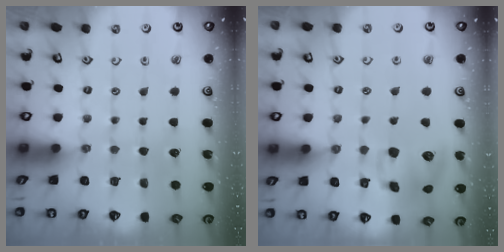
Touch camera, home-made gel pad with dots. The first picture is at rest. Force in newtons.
{"total": 11.0, "press": 10.8, "slide": 1.8}